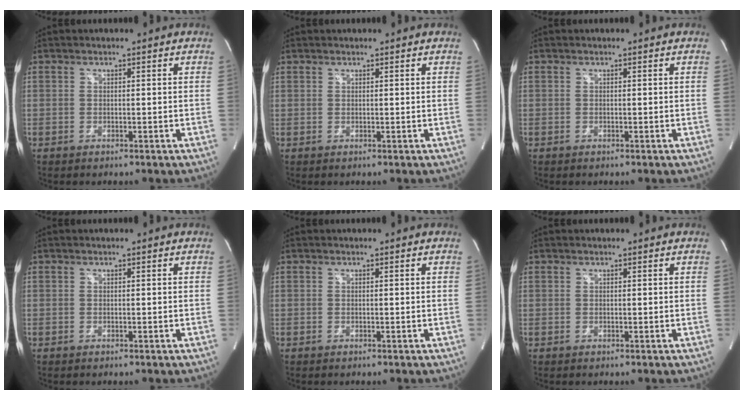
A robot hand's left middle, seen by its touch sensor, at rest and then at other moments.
{"total": 0.7, "force": [0.5, 0.4, 0.0], "torque": [-0.002, 0.004, 0.009]}
{"total": 0.0}
{"total": 0.0}
{"total": 0.0}
{"total": 0.0}